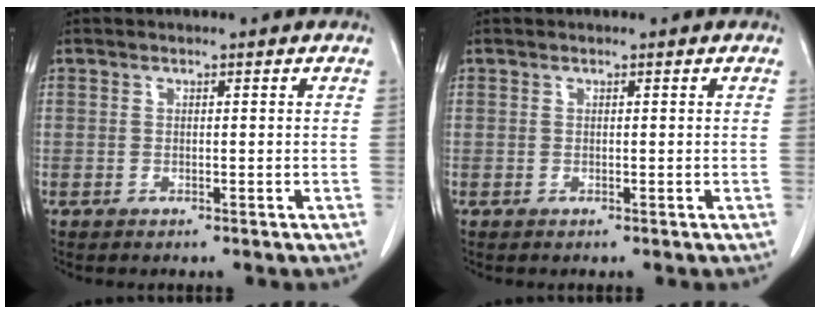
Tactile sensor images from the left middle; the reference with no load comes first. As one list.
[{"total": 0.0}]